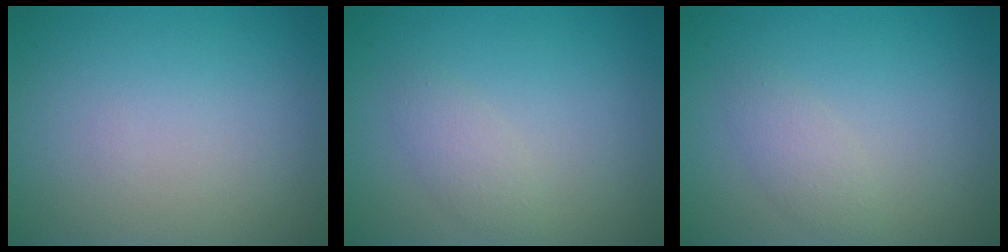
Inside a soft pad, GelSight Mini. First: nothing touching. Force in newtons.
{"total": 1.6, "press": 1.6, "slide": 0.2}
{"total": 1.6, "press": 1.6, "slide": 0.2}